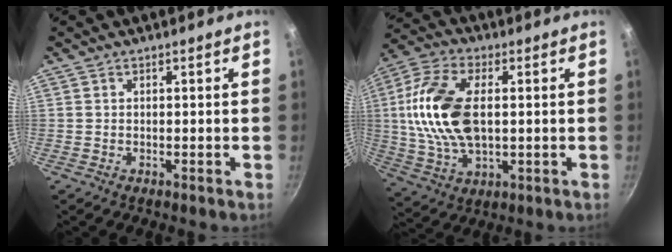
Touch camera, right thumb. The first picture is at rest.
{"total": 17.3, "force": [1.6, 9.6, 14.3], "torque": [-0.277, 0.005, 0.024]}